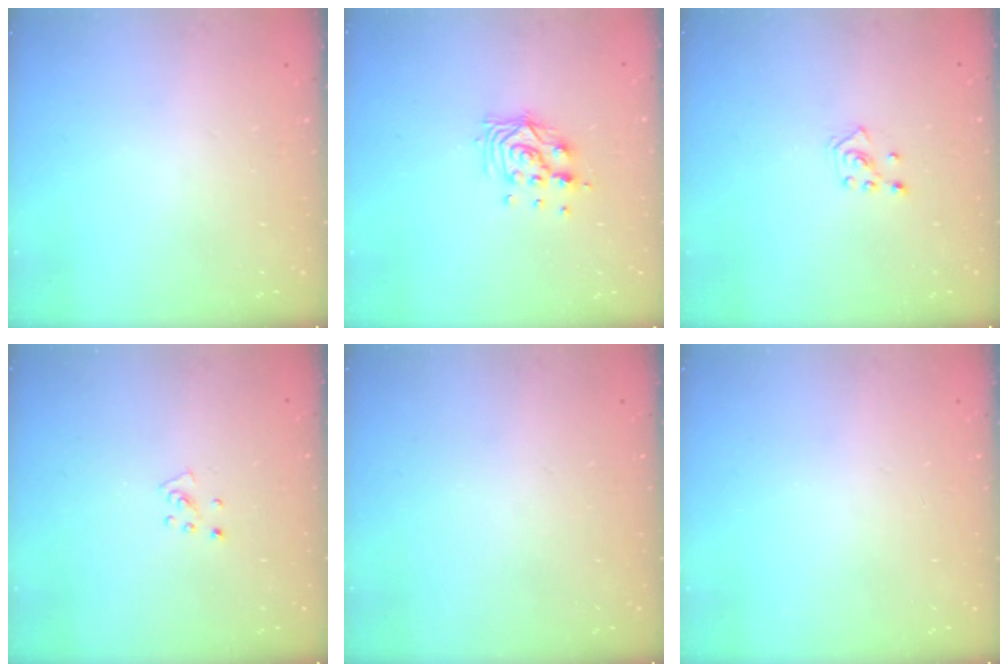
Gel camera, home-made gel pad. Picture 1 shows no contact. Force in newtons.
{"total": 10.7, "press": 10.7, "slide": 0.7}
{"total": 2.8, "press": 2.7, "slide": 0.7}
{"total": 3.8, "press": 3.8, "slide": 0.4}
{"total": 0.0}
{"total": 0.0}